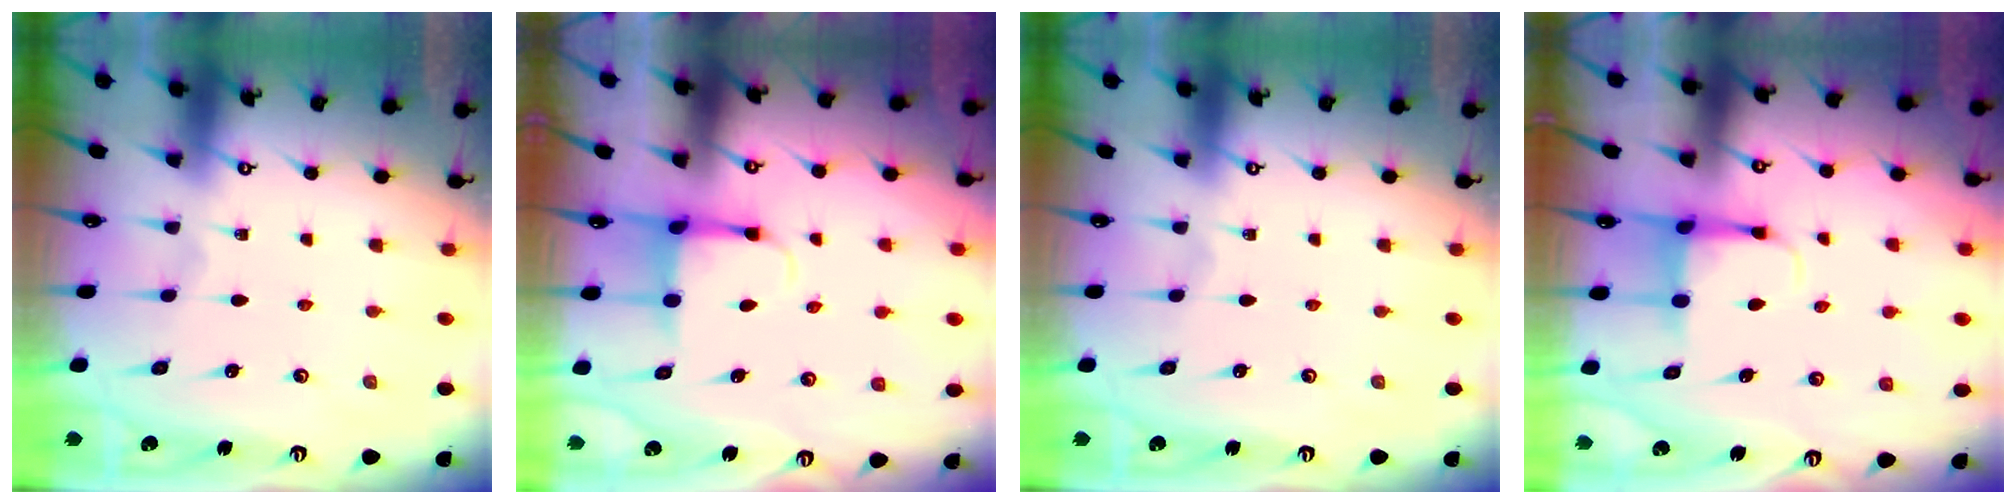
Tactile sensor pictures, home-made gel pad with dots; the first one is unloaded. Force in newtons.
{"total": 3.8, "press": 3.6, "slide": 1.3}
{"total": 0.0}
{"total": 4.9, "press": 4.9, "slide": 0.6}